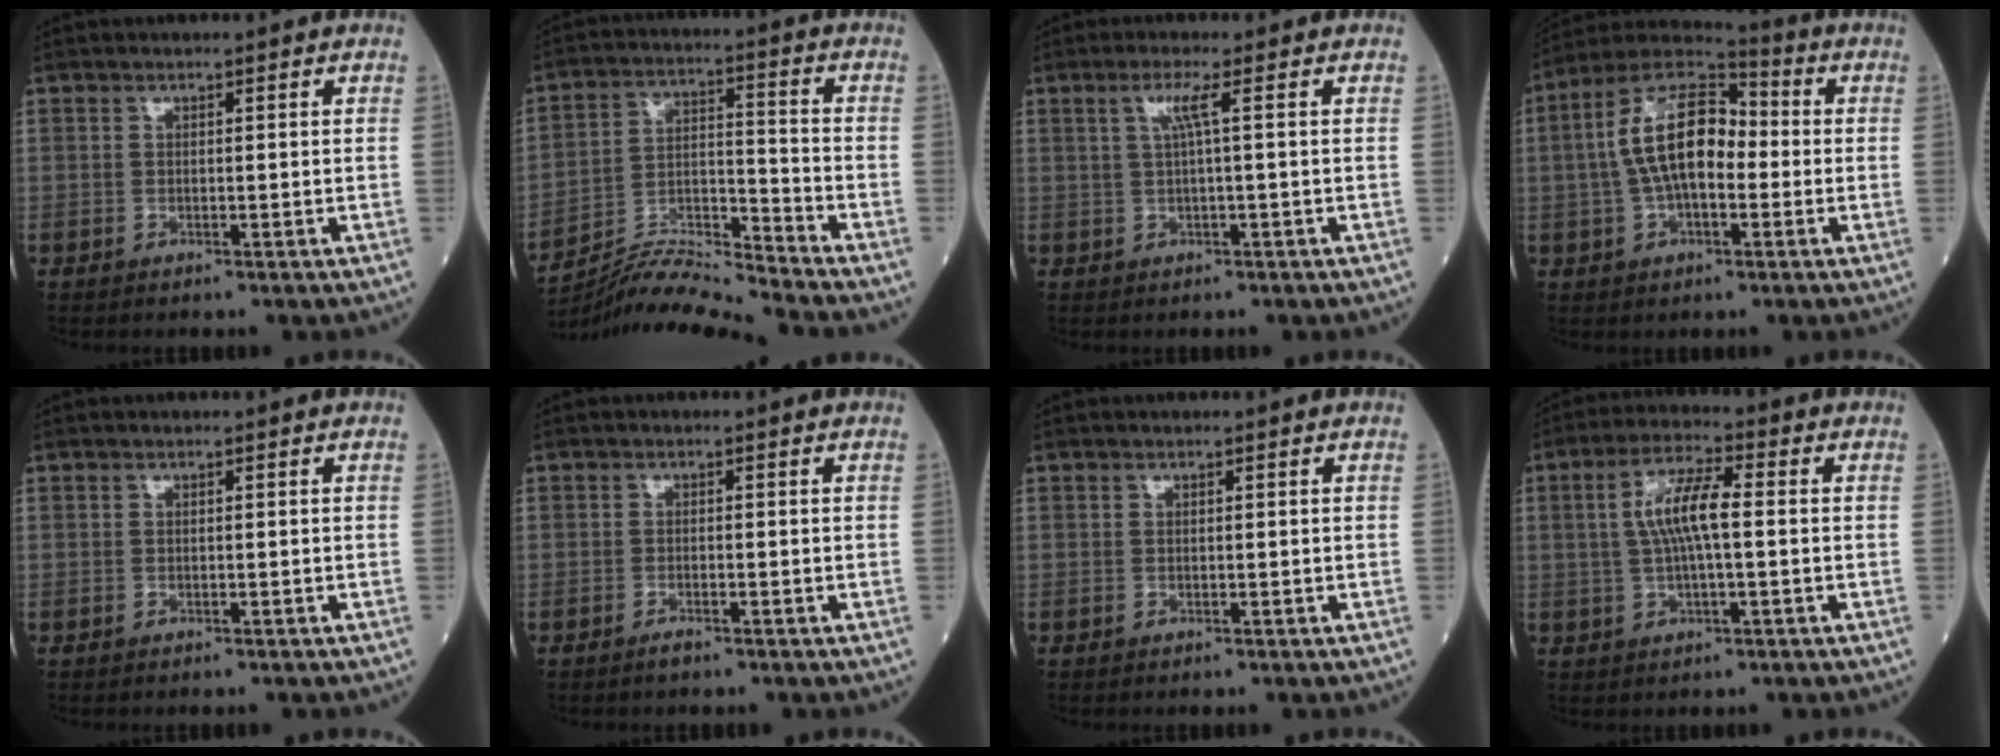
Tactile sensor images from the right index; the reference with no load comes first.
{"total": 9.9, "force": [-9.5, -2.6, 0.7], "torque": [-0.027, 0.015, -0.174]}
{"total": 2.7, "force": [0.7, -0.6, 2.6], "torque": [-0.055, 0.006, 0.014]}
{"total": 12.7, "force": [0.0, 5.7, 11.4], "torque": [-0.228, 0.035, -0.005]}
{"total": 0.0}
{"total": 1.0, "force": [-0.8, 0.1, 0.6], "torque": [-0.015, 0.000, -0.015]}
{"total": 0.0}
{"total": 7.3, "force": [0.6, 1.5, 7.2], "torque": [-0.145, 0.015, 0.008]}